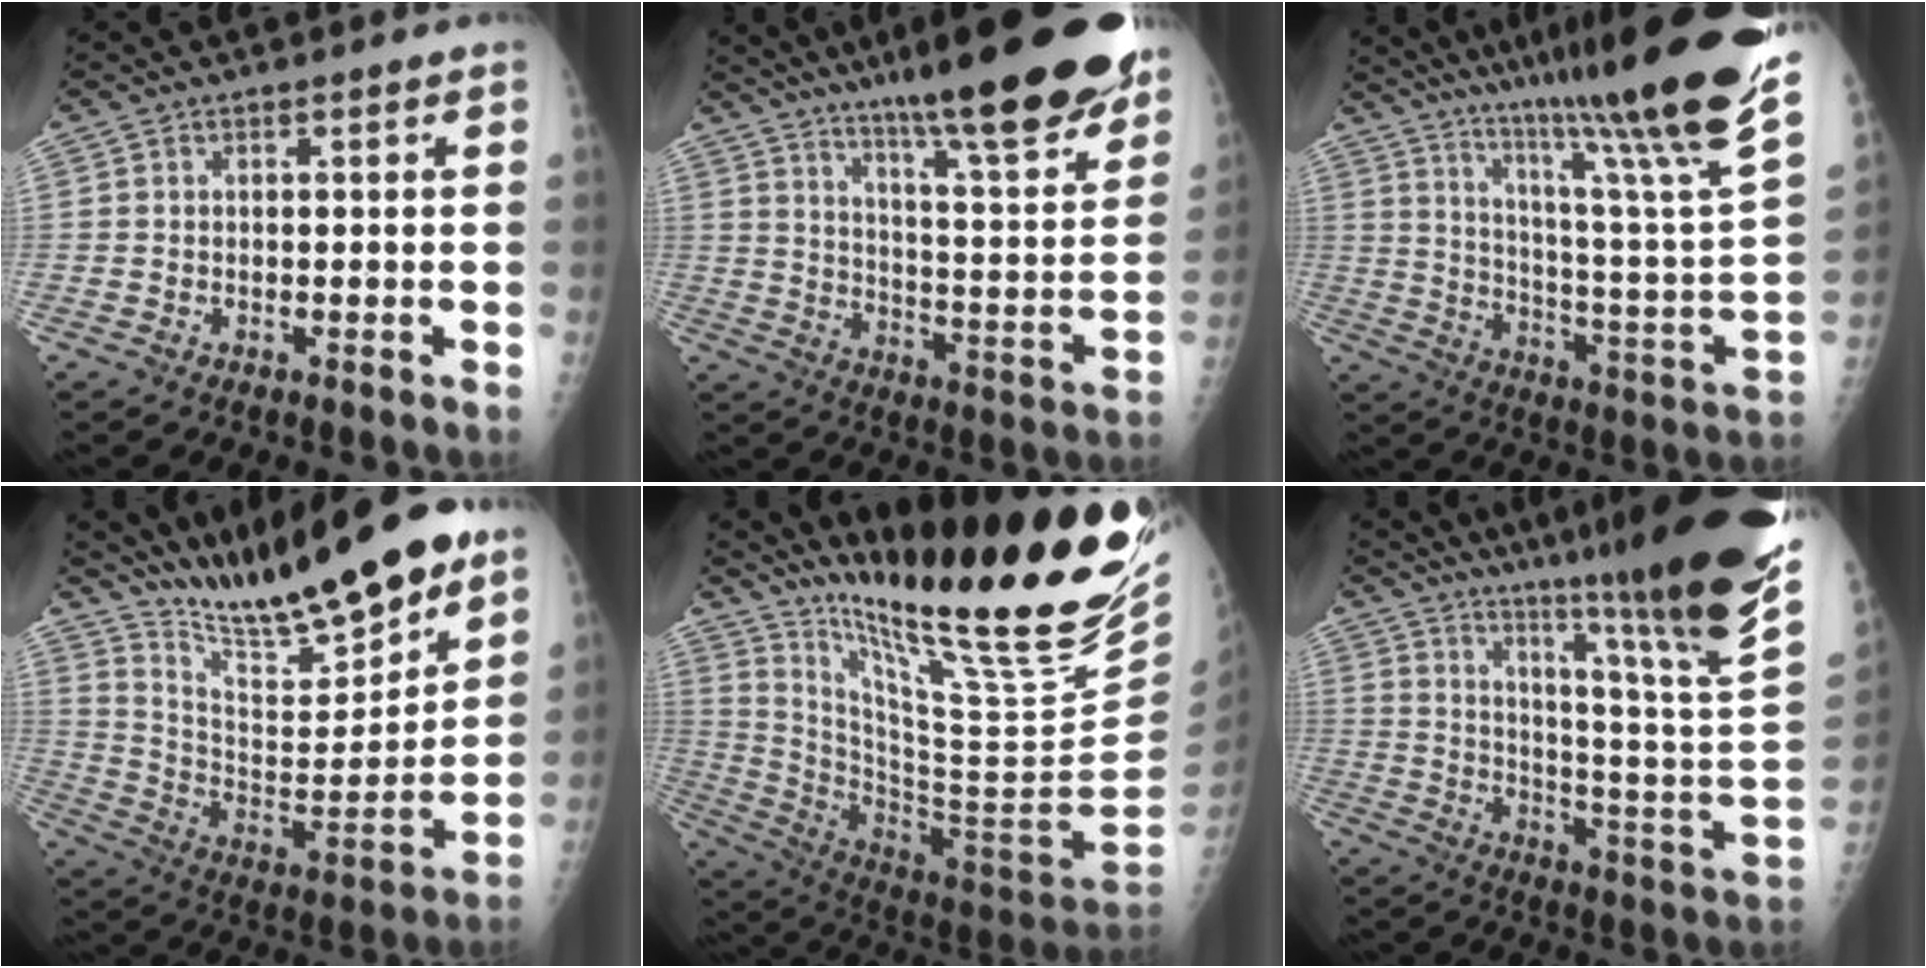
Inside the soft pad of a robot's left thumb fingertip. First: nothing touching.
{"total": 29.0, "force": [21.2, 4.4, 19.2], "torque": [-0.266, -0.088, 0.308]}
{"total": 34.1, "force": [24.0, 2.8, 24.1], "torque": [-0.326, -0.117, 0.349]}
{"total": 22.4, "force": [18.2, 3.7, 12.6], "torque": [-0.176, -0.095, 0.312]}
{"total": 33.0, "force": [22.7, 4.1, 23.6], "torque": [-0.349, -0.130, 0.363]}
{"total": 36.3, "force": [25.1, 3.7, 26.0], "torque": [-0.298, -0.125, 0.355]}